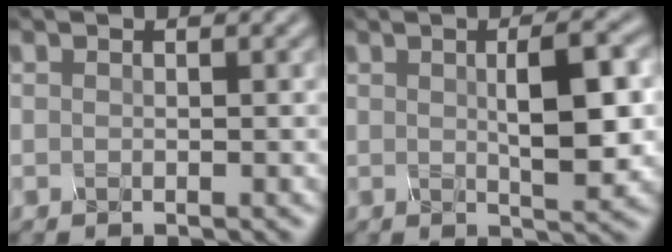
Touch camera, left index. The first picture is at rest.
{"total": 5.3, "force": [0.8, 1.5, 5.1], "torque": [-0.079, 0.005, 0.013]}